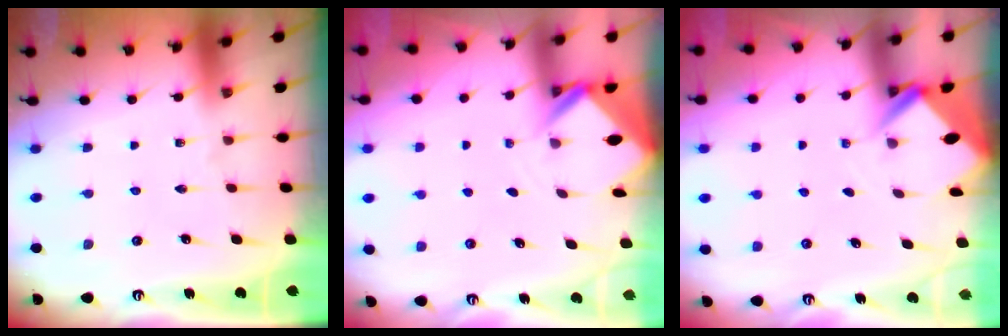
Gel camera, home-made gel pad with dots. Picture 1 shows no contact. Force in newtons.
{"total": 2.7, "press": 2.7, "slide": 0.2}
{"total": 2.7, "press": 2.7, "slide": 0.1}